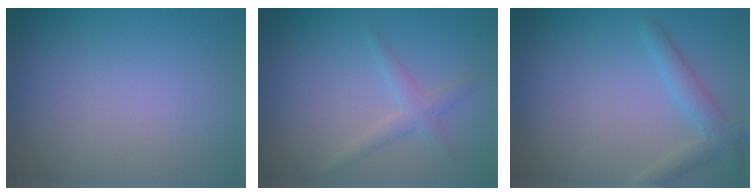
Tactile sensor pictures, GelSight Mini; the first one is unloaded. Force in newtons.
{"total": 1.7, "press": 1.7, "slide": 0.1}
{"total": 2.3, "press": 2.3, "slide": 0.1}